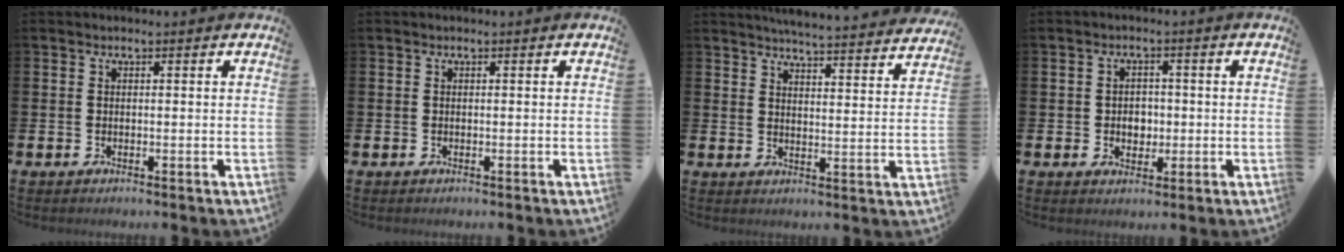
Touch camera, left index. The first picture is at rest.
{"total": 0.0}
{"total": 5.3, "force": [5.3, -0.1, 0.7], "torque": [-0.019, -0.042, 0.090]}
{"total": 2.9, "force": [-0.2, 2.5, 1.5], "torque": [-0.019, 0.003, -0.011]}